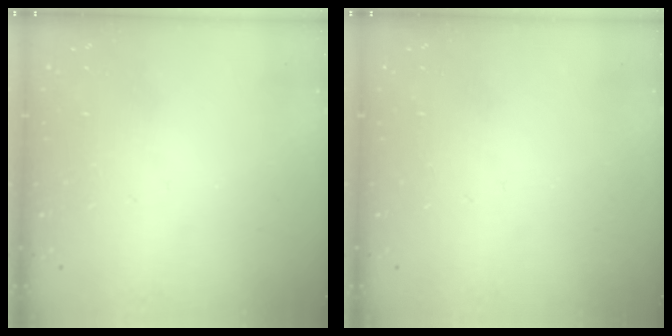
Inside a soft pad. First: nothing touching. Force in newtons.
{"total": 0.0}